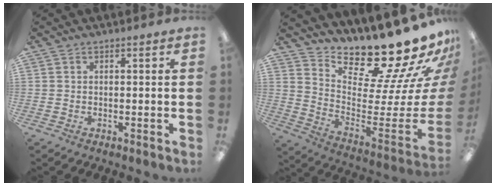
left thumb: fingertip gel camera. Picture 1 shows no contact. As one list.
[{"total": 19.7, "force": [17.8, 3.3, 7.8], "torque": [-0.098, -0.171, 0.289]}]